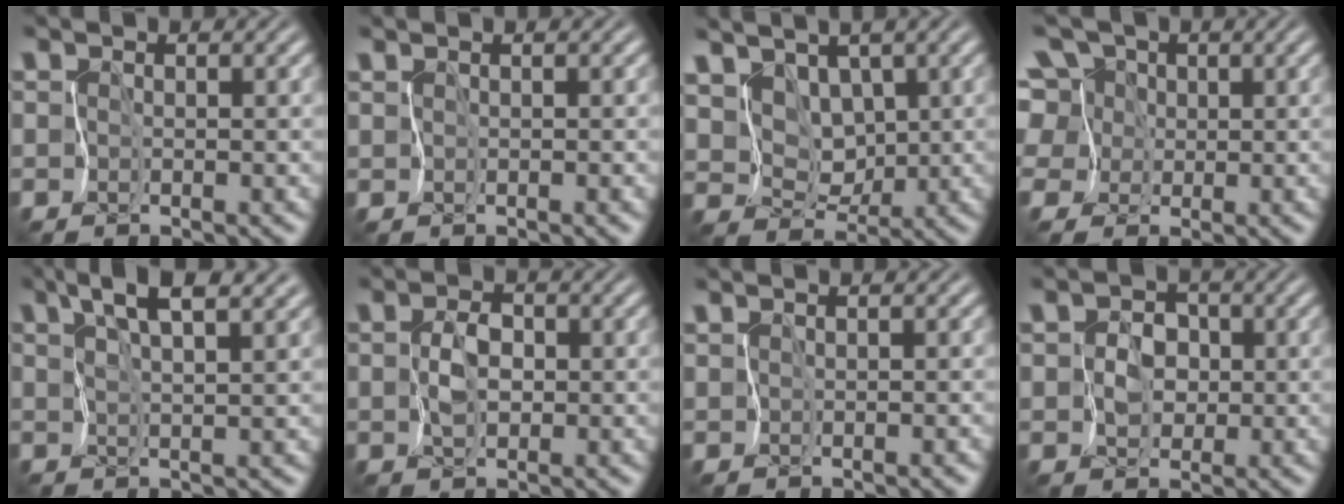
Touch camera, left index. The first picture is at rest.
{"total": 1.1, "force": [0.6, 0.1, 0.9], "torque": [-0.017, 0.000, 0.012]}
{"total": 7.9, "force": [3.9, 4.8, 4.9], "torque": [-0.102, 0.012, 0.057]}
{"total": 8.7, "force": [3.3, 7.2, 3.7], "torque": [-0.080, 0.039, 0.023]}
{"total": 4.1, "force": [2.8, 0.7, 3.0], "torque": [-0.061, 0.006, 0.051]}
{"total": 2.2, "force": [-0.4, 1.6, 1.4], "torque": [-0.034, -0.005, -0.009]}
{"total": 1.5, "force": [0.8, 0.5, 1.1], "torque": [-0.018, 0.006, 0.015]}
{"total": 2.7, "force": [-0.3, 2.3, 1.2], "torque": [-0.019, 0.001, -0.007]}